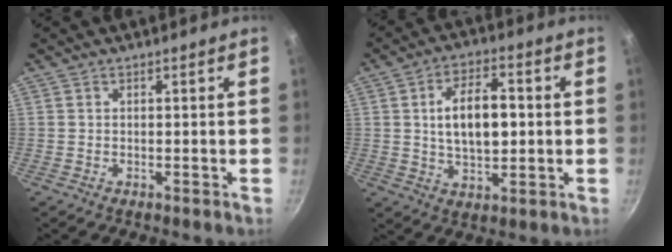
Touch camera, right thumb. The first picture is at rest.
{"total": 11.2, "force": [1.0, 6.0, 9.4], "torque": [-0.140, 0.005, 0.019]}